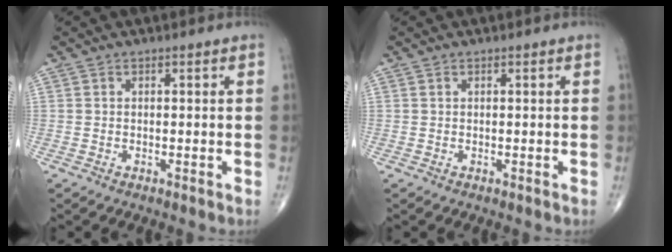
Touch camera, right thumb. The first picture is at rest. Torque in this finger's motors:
{"motor_torque": [-0.03, -0.04, 0.14, 0.16, 0.04]}